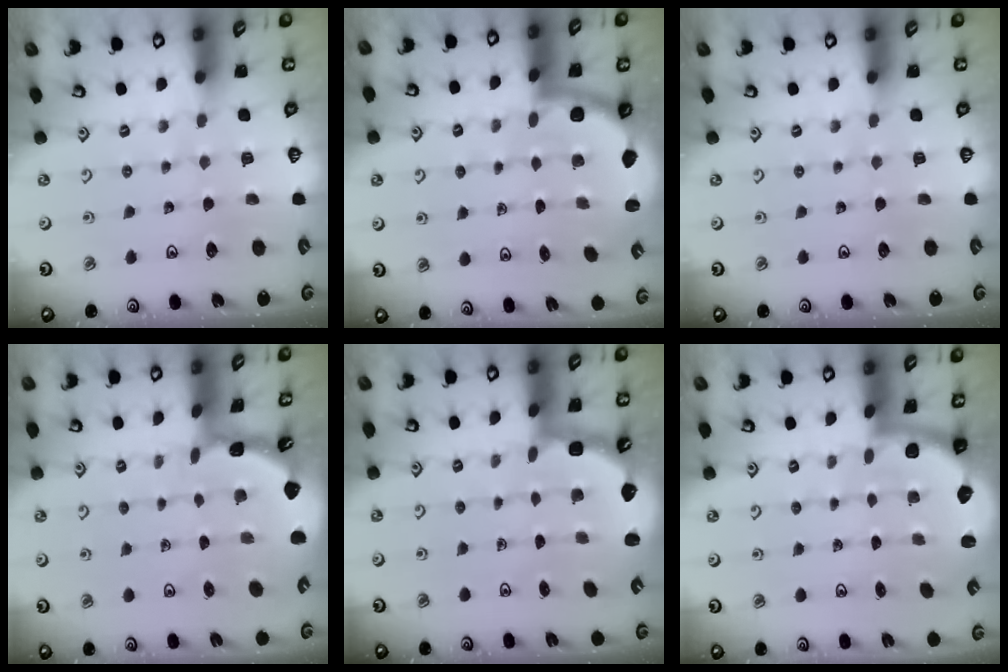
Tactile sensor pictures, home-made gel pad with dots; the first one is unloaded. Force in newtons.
{"total": 2.6, "press": 2.5, "slide": 0.6}
{"total": 0.0}
{"total": 1.7, "press": 1.7, "slide": 0.1}
{"total": 2.5, "press": 2.1, "slide": 1.3}
{"total": 2.3, "press": 1.9, "slide": 1.3}